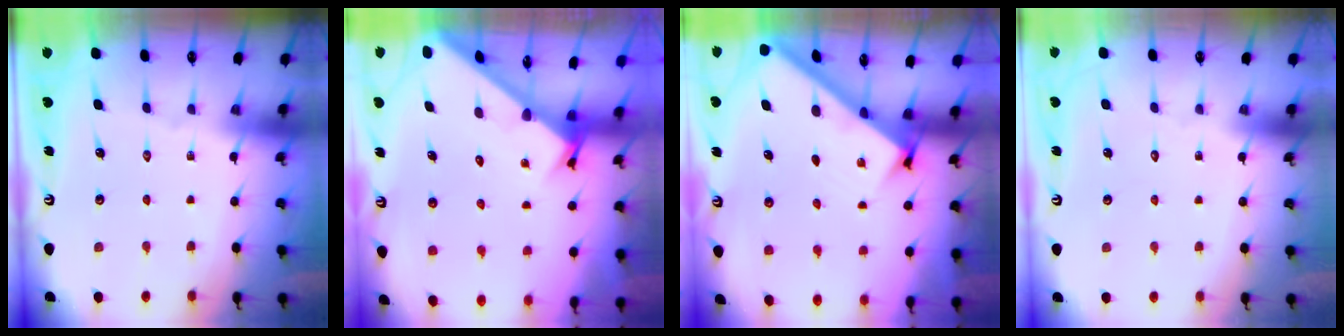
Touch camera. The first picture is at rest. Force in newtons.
{"total": 2.6, "press": 2.6, "slide": 0.3}
{"total": 2.9, "press": 2.9, "slide": 0.4}
{"total": 1.7, "press": 1.6, "slide": 0.2}